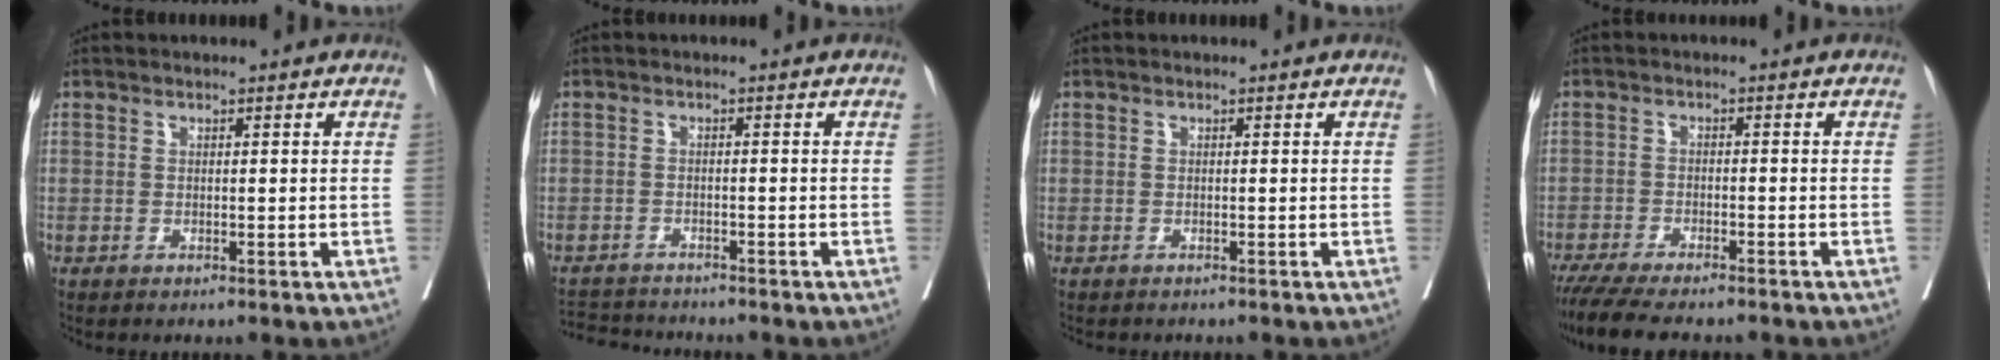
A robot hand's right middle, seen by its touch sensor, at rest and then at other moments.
{"total": 5.1, "force": [-5.1, 0.4, 0.6], "torque": [-0.005, -0.011, -0.084]}
{"total": 1.3, "force": [-0.8, 0.9, 0.0], "torque": [-0.010, 0.006, -0.013]}
{"total": 11.9, "force": [-10.2, 2.0, 5.7], "torque": [-0.083, -0.015, -0.156]}